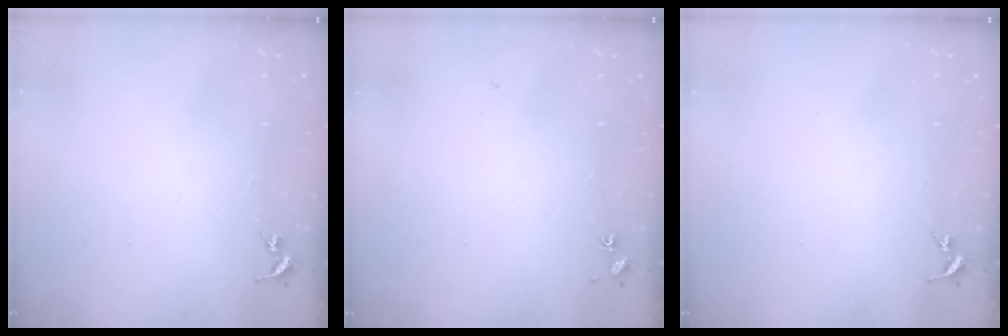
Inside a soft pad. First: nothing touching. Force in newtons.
{"total": 4.4, "press": 4.4, "slide": 0.5}
{"total": 0.0}